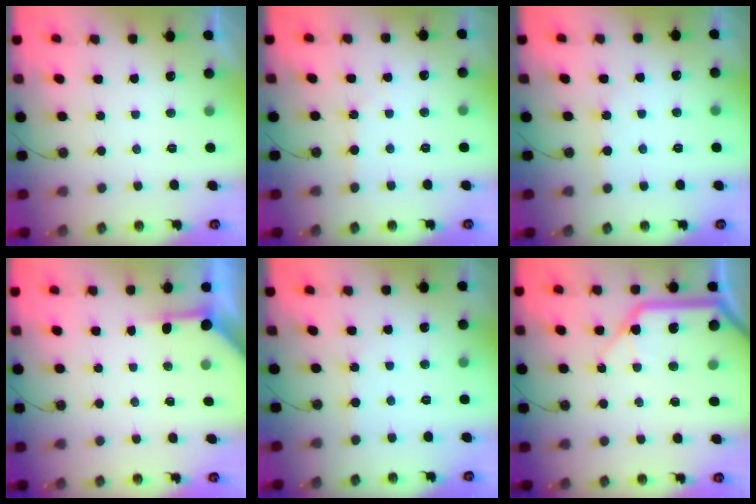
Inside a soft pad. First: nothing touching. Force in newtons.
{"total": 1.9, "press": 1.8, "slide": 0.3}
{"total": 3.9, "press": 3.9, "slide": 0.5}
{"total": 3.9, "press": 3.9, "slide": 0.4}
{"total": 2.5, "press": 2.5, "slide": 0.4}
{"total": 17.7, "press": 17.6, "slide": 2.2}